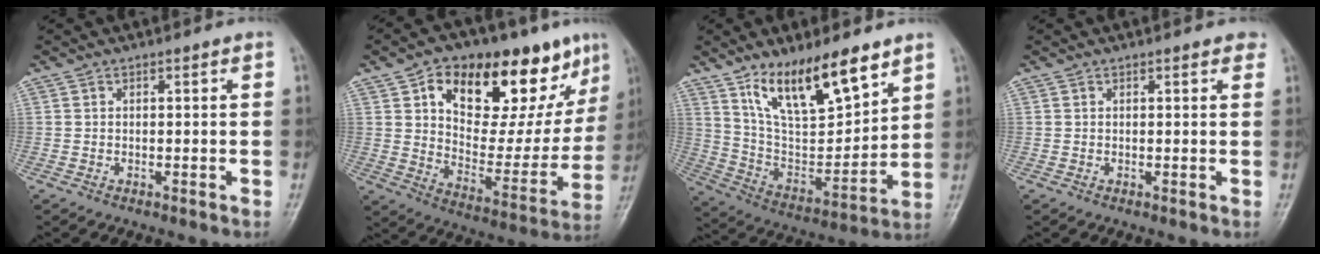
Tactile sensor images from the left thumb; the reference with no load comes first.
{"total": 27.0, "force": [13.4, 12.7, 19.6], "torque": [-0.232, -0.019, 0.212]}
{"total": 17.5, "force": [11.4, 6.1, 11.8], "torque": [-0.163, -0.058, 0.219]}
{"total": 1.5, "force": [1.0, 0.7, 0.8], "torque": [0.002, 0.000, 0.007]}